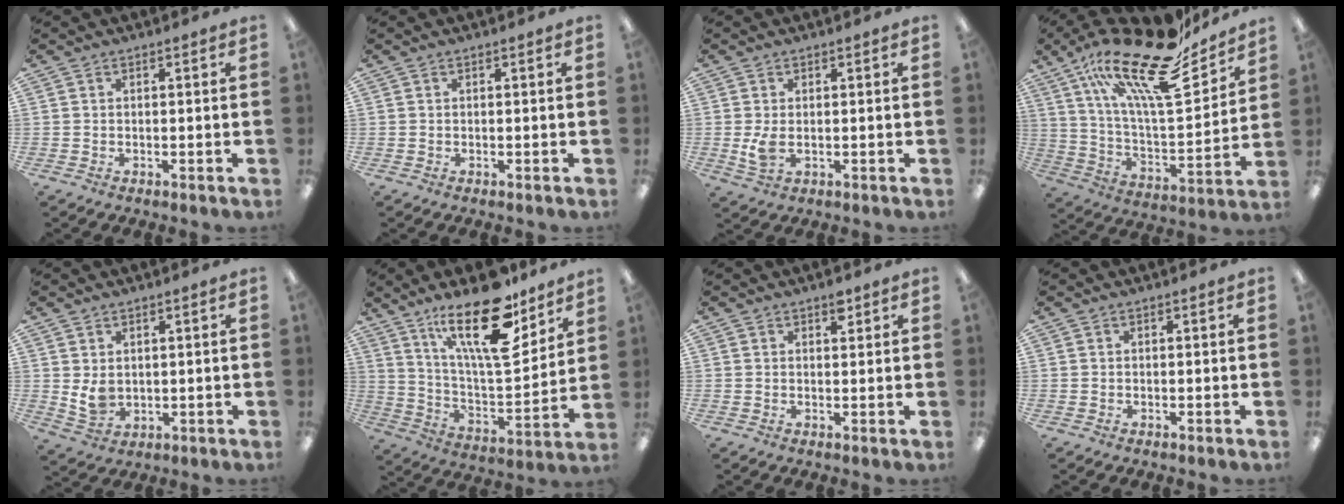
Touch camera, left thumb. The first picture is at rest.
{"total": 0.0}
{"total": 4.4, "force": [0.1, 2.6, 3.5], "torque": [-0.068, -0.009, -0.003]}
{"total": 25.4, "force": [18.6, 7.3, 15.8], "torque": [-0.256, -0.119, 0.310]}
{"total": 4.8, "force": [1.6, 3.6, 2.8], "torque": [-0.051, -0.014, 0.027]}
{"total": 22.5, "force": [14.6, 7.6, 15.4], "torque": [-0.258, -0.089, 0.244]}
{"total": 2.5, "force": [1.7, 1.1, 1.4], "torque": [-0.006, -0.008, 0.026]}
{"total": 0.0}